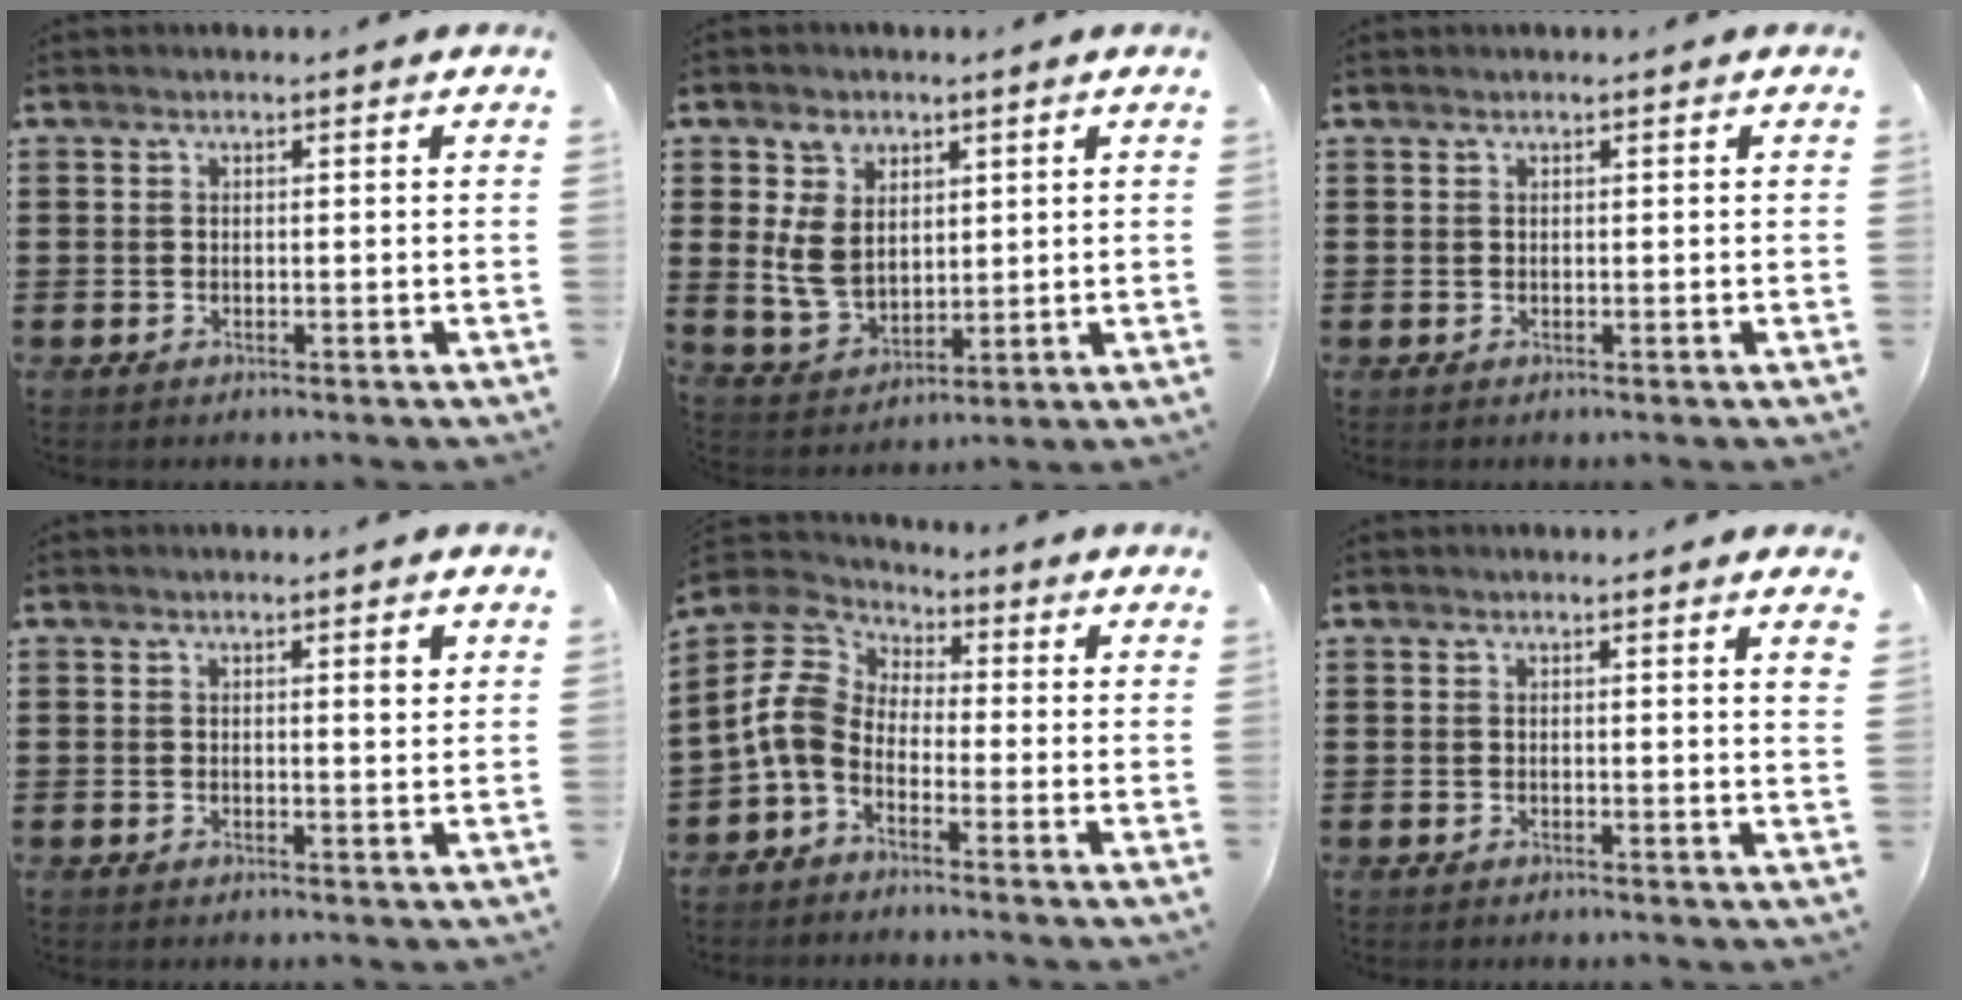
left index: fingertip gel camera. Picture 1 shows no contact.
{"total": 7.4, "force": [2.3, 5.8, 3.9], "torque": [-0.101, 0.007, 0.043]}
{"total": 0.0}
{"total": 2.0, "force": [0.8, 0.5, 1.8], "torque": [-0.021, -0.003, 0.009]}
{"total": 6.9, "force": [-2.1, 5.0, 4.3], "torque": [-0.138, -0.001, -0.053]}
{"total": 1.4, "force": [0.9, -0.3, 1.1], "torque": [-0.022, -0.003, 0.017]}